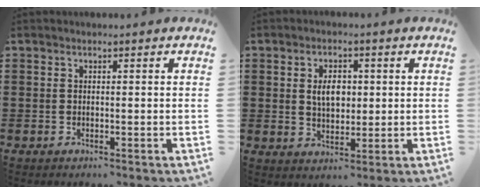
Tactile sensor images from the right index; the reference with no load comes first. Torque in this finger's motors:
{"motor_torque": [0.11, 0.04, 0.21, 0.10]}